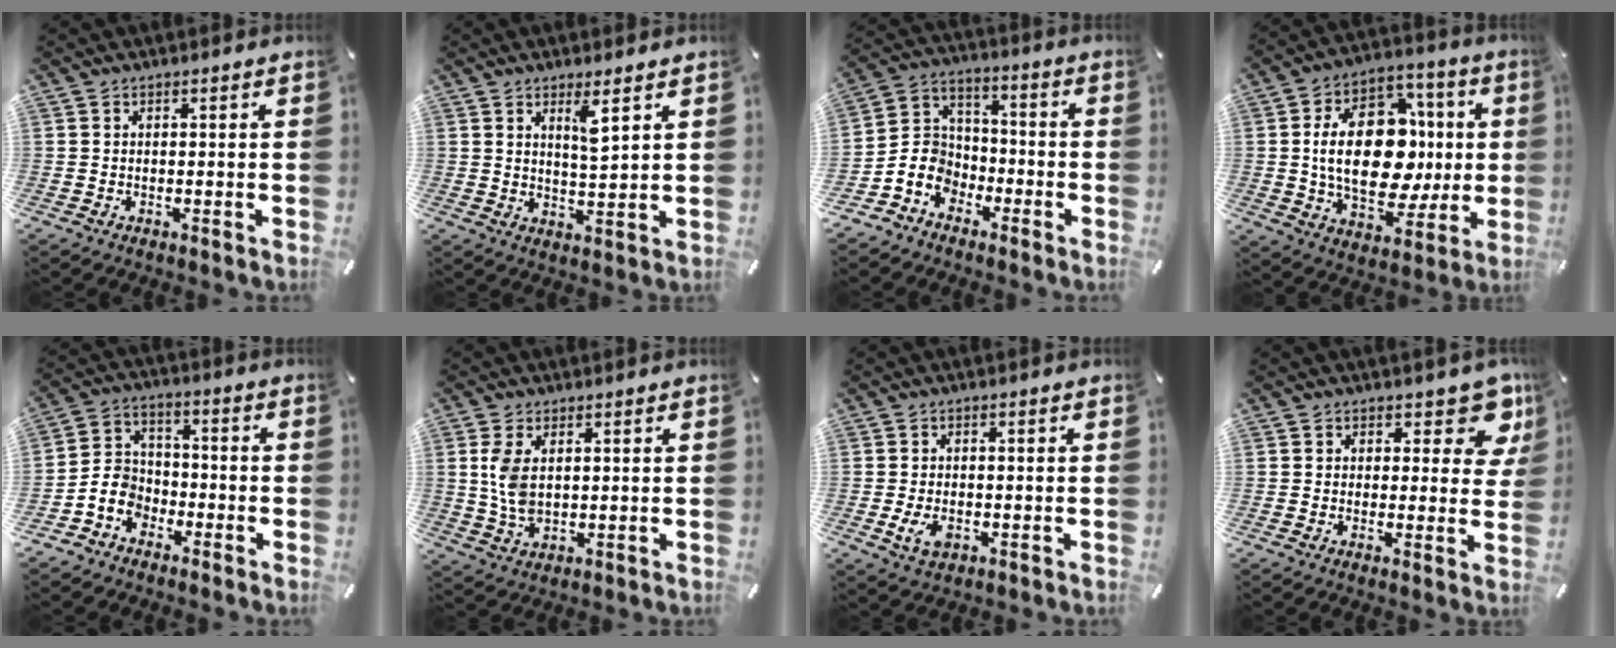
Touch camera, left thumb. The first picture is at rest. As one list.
[{"total": 5.1, "force": [3.0, 0.7, 4.0], "torque": [-0.072, -0.011, 0.046]}, {"total": 9.5, "force": [-4.9, 7.9, 2.2], "torque": [-0.070, 0.025, -0.093]}, {"total": 22.3, "force": [0.5, 14.8, 16.7], "torque": [-0.293, -0.004, 0.011]}, {"total": 8.3, "force": [-4.2, 6.7, 2.6], "torque": [-0.070, 0.029, -0.082]}, {"total": 6.4, "force": [1.3, 3.7, 5.0], "torque": [-0.131, -0.004, 0.018]}, {"total": 4.2, "force": [-1.3, 2.7, 2.9], "torque": [-0.070, -0.001, -0.025]}, {"total": 8.7, "force": [5.2, 4.5, 5.2], "torque": [-0.042, -0.035, 0.085]}]